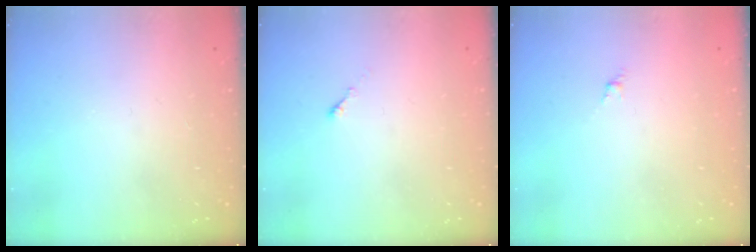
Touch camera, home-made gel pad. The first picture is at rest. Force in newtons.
{"total": 0.0}
{"total": 1.1, "press": 1.0, "slide": 0.5}